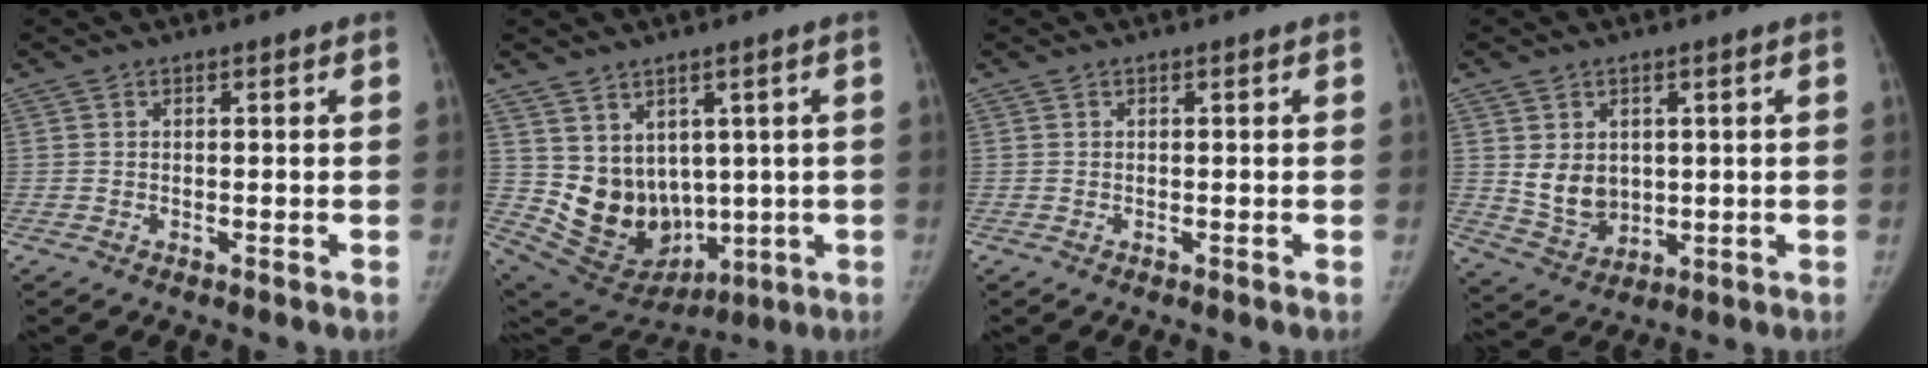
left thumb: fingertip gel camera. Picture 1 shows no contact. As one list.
[{"total": 13.3, "force": [1.8, 10.8, 7.6], "torque": [-0.098, -0.011, 0.080]}, {"total": 0.0}, {"total": 7.6, "force": [1.2, 6.0, 4.5], "torque": [-0.053, -0.020, 0.044]}]